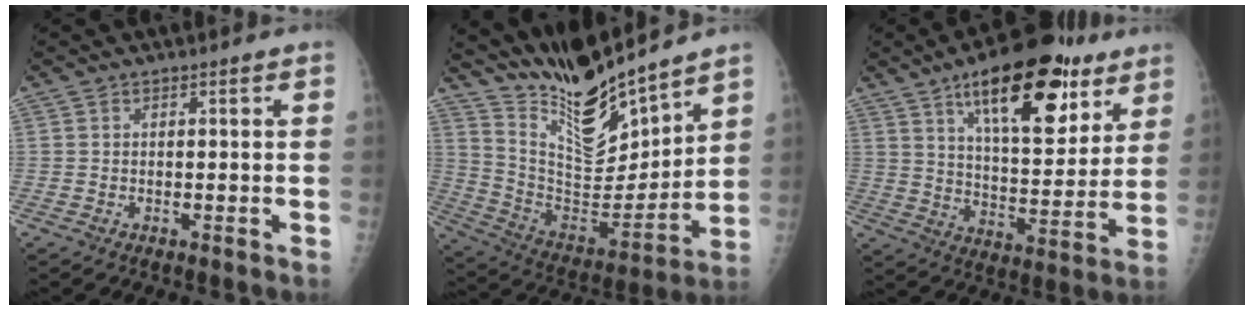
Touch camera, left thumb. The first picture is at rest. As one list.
[{"total": 17.8, "force": [15.7, 3.2, 7.8], "torque": [-0.102, -0.105, 0.295]}, {"total": 22.4, "force": [12.3, 9.1, 16.4], "torque": [-0.206, -0.045, 0.192]}]